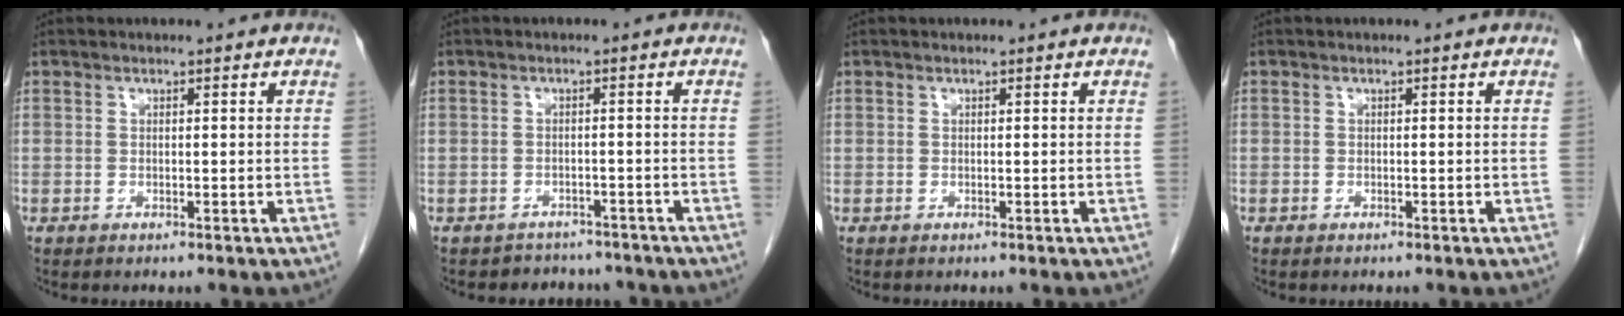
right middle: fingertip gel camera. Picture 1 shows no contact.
{"total": 5.5, "force": [-4.8, 2.6, 0.0], "torque": [0.005, 0.013, -0.055]}
{"total": 0.0}
{"total": 0.0}